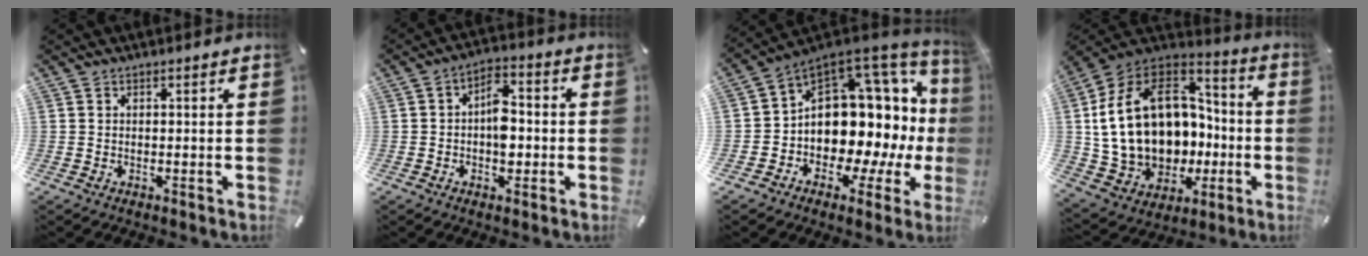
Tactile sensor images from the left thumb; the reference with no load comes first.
{"total": 7.0, "force": [-1.2, 4.4, 5.3], "torque": [-0.075, 0.005, -0.026]}
{"total": 17.0, "force": [2.4, 12.3, 11.5], "torque": [-0.160, -0.059, 0.060]}
{"total": 21.6, "force": [0.7, 16.9, 13.5], "torque": [-0.283, -0.010, 0.038]}